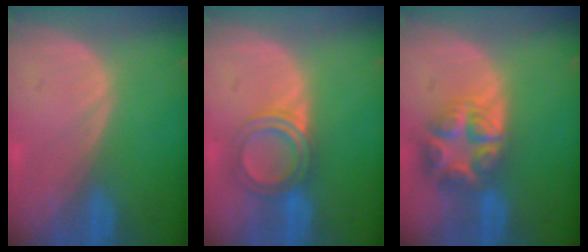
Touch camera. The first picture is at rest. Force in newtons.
{"total": 5.1, "press": 5.0, "slide": 0.7}
{"total": 8.2, "press": 7.2, "slide": 4.1}